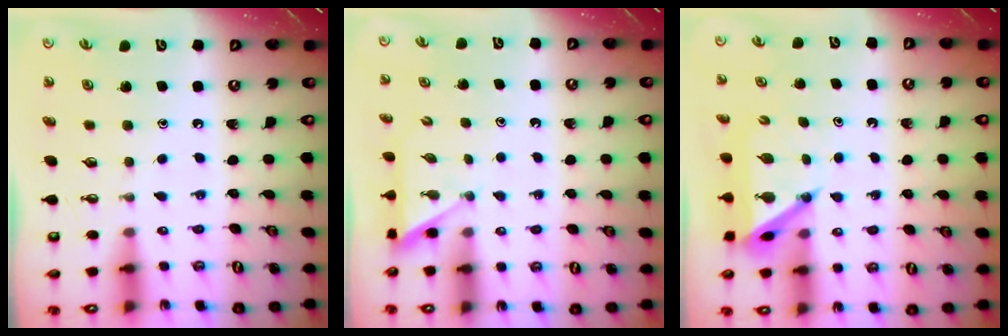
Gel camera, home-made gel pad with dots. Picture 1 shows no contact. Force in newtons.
{"total": 2.2, "press": 2.2, "slide": 0.2}
{"total": 5.4, "press": 5.4, "slide": 0.3}